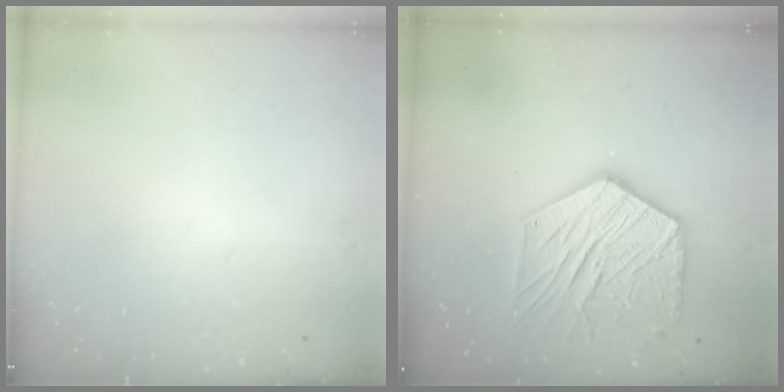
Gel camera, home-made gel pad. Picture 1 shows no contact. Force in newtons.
{"total": 18.2, "press": 18.1, "slide": 1.6}